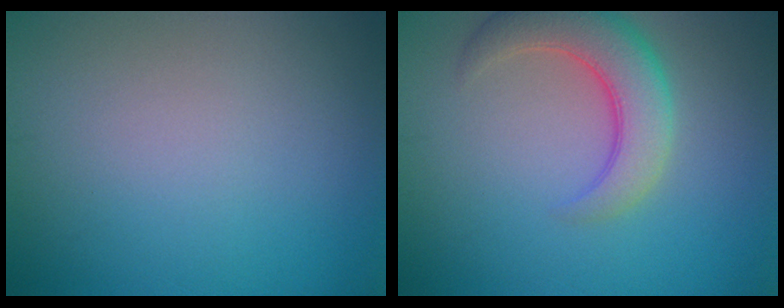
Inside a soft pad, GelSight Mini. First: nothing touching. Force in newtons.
{"total": 5.6, "press": 5.5, "slide": 0.4}